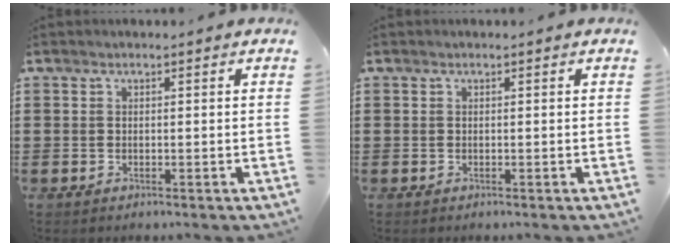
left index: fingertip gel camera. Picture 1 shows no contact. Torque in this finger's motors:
{"motor_torque": [0.00, 0.00, 0.00, -0.01]}